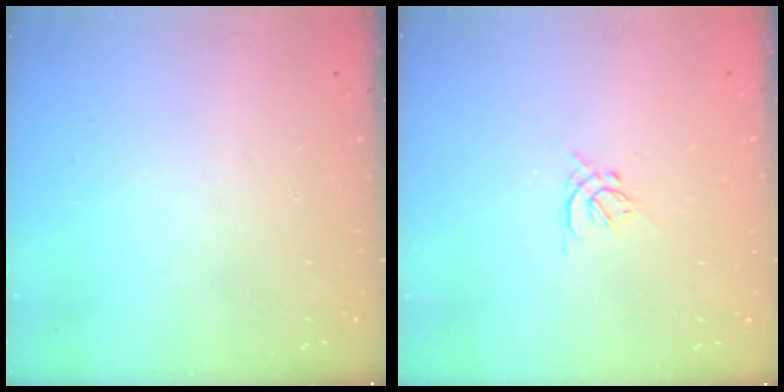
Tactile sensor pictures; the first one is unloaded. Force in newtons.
{"total": 1.3, "press": 1.2, "slide": 0.5}